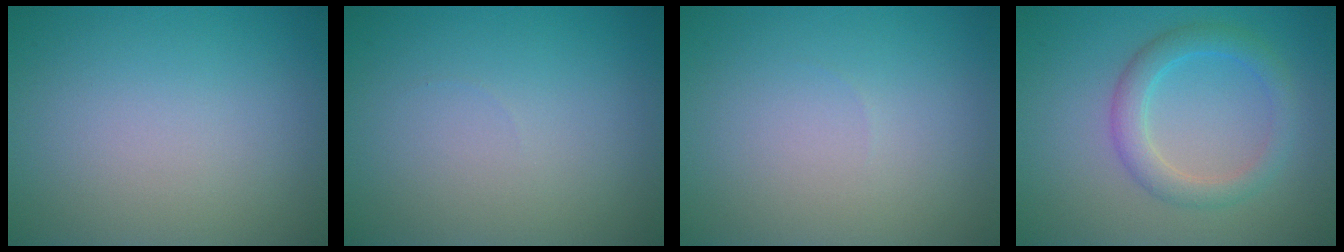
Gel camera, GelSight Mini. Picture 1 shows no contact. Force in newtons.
{"total": 0.0}
{"total": 0.0}
{"total": 3.2, "press": 3.2, "slide": 0.1}